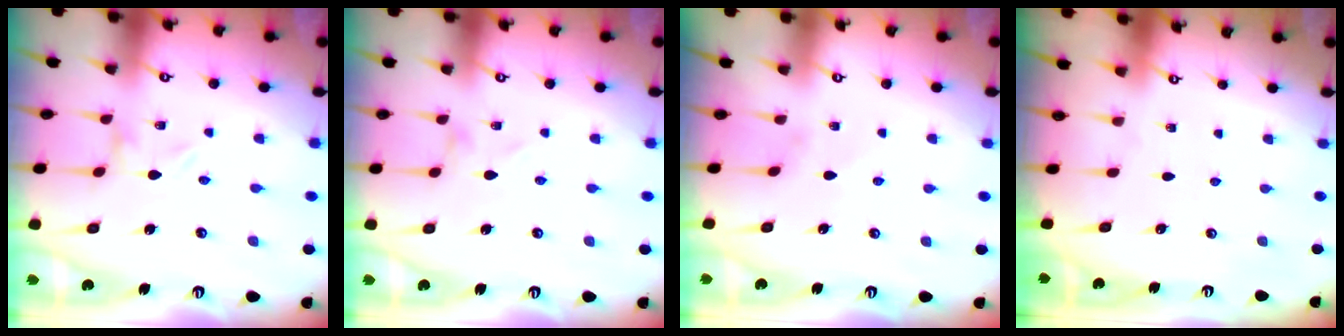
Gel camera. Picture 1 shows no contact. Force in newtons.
{"total": 0.0}
{"total": 0.0}
{"total": 0.0}